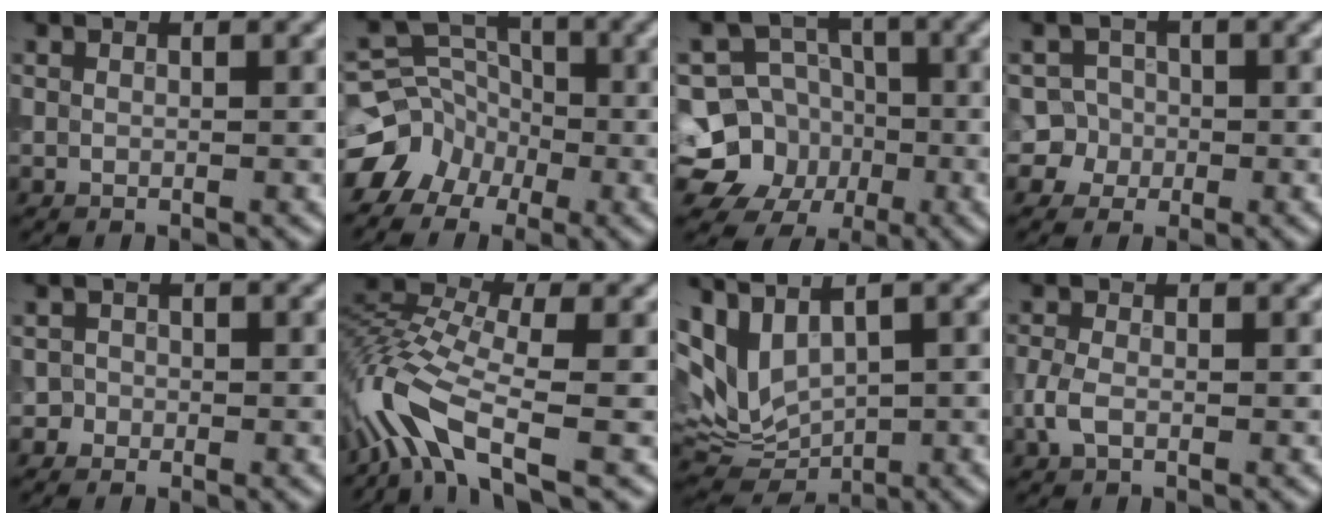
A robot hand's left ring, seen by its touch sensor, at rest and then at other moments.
{"total": 6.6, "force": [-3.2, 5.5, 1.7], "torque": [-0.011, 0.007, -0.065]}
{"total": 8.3, "force": [-2.3, 7.7, 2.3], "torque": [-0.031, 0.009, -0.070]}
{"total": 4.2, "force": [-1.2, 4.0, 0.5], "torque": [0.023, 0.013, -0.039]}
{"total": 1.0, "force": [-0.4, 0.9, -0.1], "torque": [0.016, 0.001, -0.008]}
{"total": 6.9, "force": [-3.4, 2.9, 5.2], "torque": [-0.112, 0.007, -0.086]}
{"total": 5.0, "force": [2.0, 2.7, 3.7], "torque": [-0.083, -0.009, 0.049]}
{"total": 2.1, "force": [-0.7, 1.3, 1.5], "torque": [-0.037, 0.001, -0.019]}